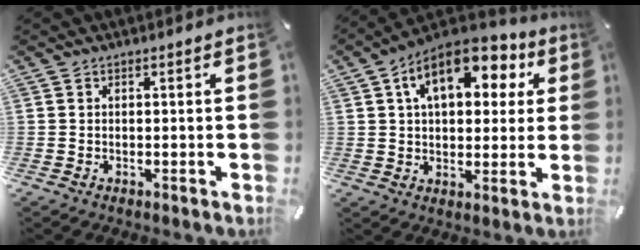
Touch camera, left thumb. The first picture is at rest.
{"total": 14.5, "force": [6.4, 8.7, 9.6], "torque": [-0.148, -0.014, 0.110]}